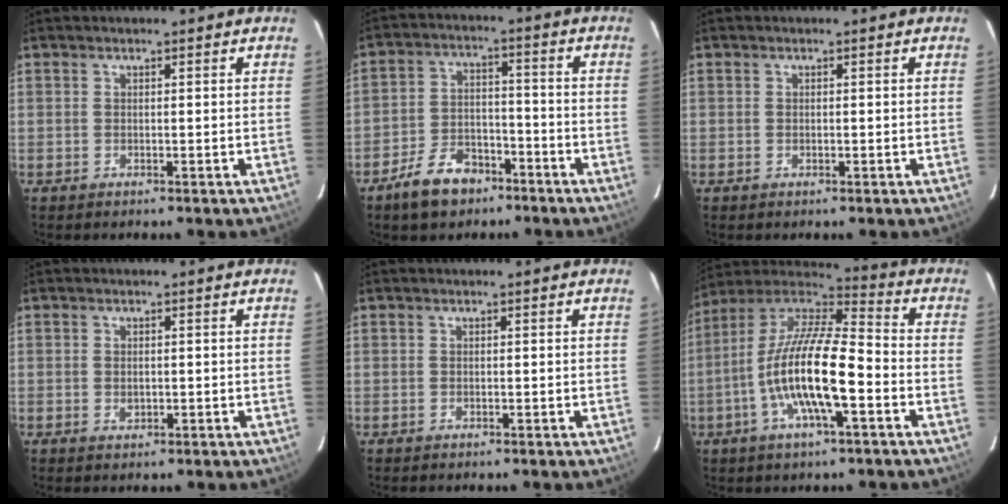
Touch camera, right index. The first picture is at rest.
{"total": 9.7, "force": [-6.7, 5.5, 4.4], "torque": [-0.105, 0.018, -0.105]}
{"total": 0.0}
{"total": 1.6, "force": [-0.2, 1.3, 0.9], "torque": [-0.014, 0.001, -0.001]}
{"total": 0.0}
{"total": 17.5, "force": [-5.2, 4.2, 16.2], "torque": [-0.306, -0.009, -0.106]}